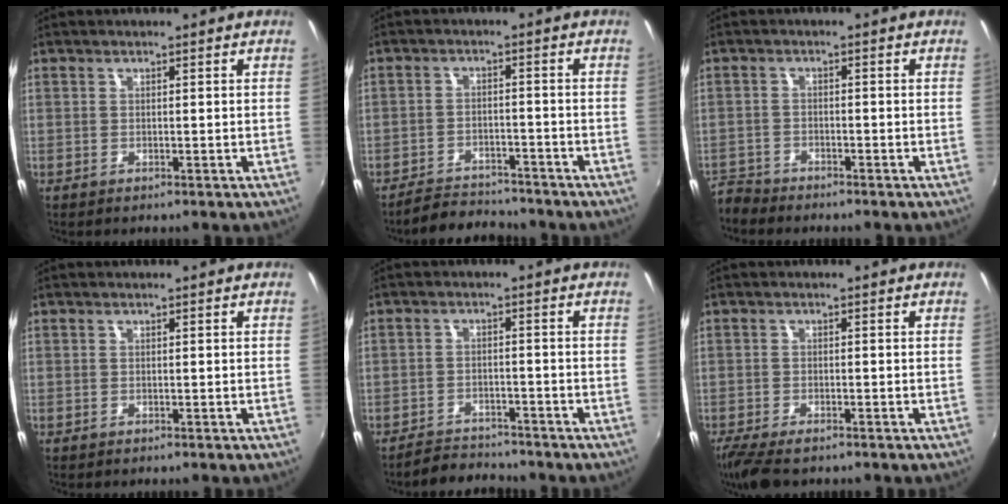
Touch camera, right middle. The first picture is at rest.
{"total": 7.5, "force": [-7.1, 2.1, 1.5], "torque": [-0.053, 0.003, -0.108]}
{"total": 5.6, "force": [-5.4, 1.6, 0.0], "torque": [-0.027, -0.007, -0.113]}
{"total": 0.0}
{"total": 5.6, "force": [-5.4, 1.6, 0.5], "torque": [-0.032, 0.005, -0.086]}
{"total": 7.7, "force": [-5.9, 2.2, 4.4], "torque": [-0.106, -0.039, -0.105]}